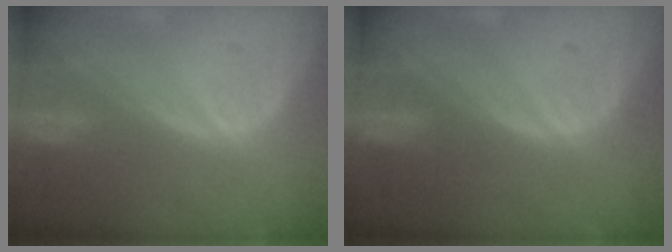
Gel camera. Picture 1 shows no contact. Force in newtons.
{"total": 0.0}